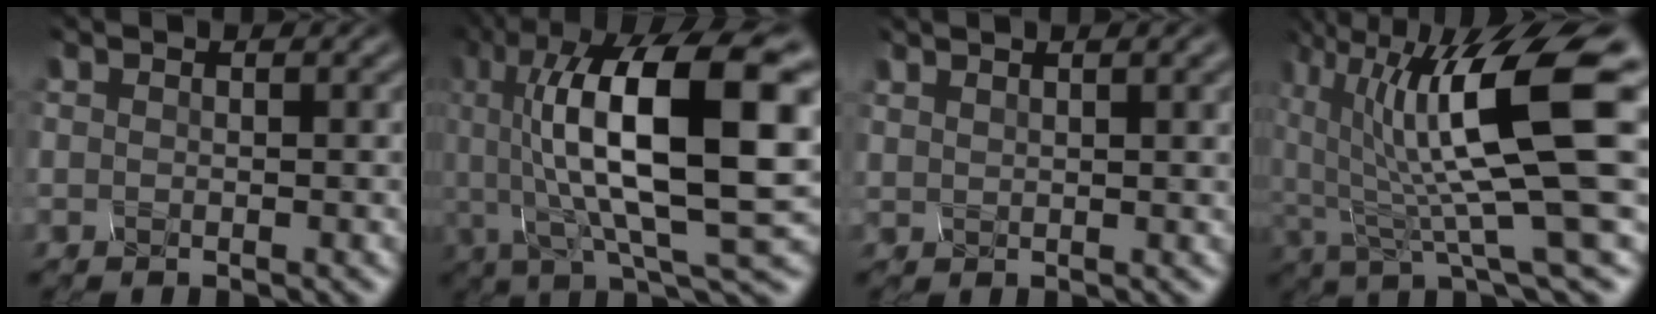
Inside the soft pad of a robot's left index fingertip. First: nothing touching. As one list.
[{"total": 14.4, "force": [1.0, 4.6, 13.6], "torque": [-0.238, 0.007, 0.021]}, {"total": 3.1, "force": [2.0, 1.0, 2.2], "torque": [-0.027, 0.016, 0.025]}, {"total": 11.8, "force": [1.7, 2.4, 11.4], "torque": [-0.214, -0.001, 0.047]}]